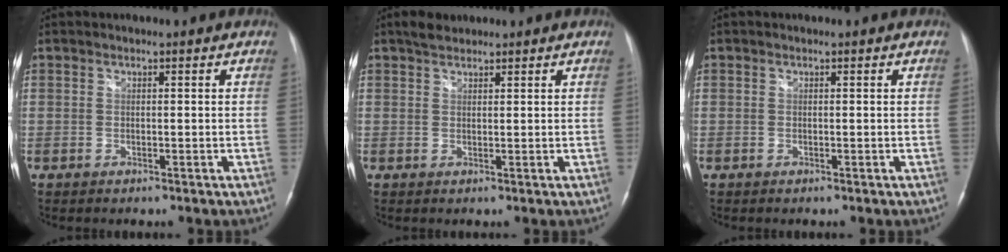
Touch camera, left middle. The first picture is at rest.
{"total": 2.2, "force": [1.9, 0.9, 0.7], "torque": [-0.018, 0.008, 0.033]}
{"total": 0.0}